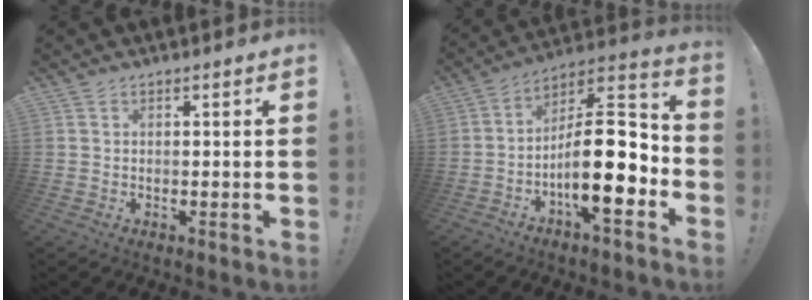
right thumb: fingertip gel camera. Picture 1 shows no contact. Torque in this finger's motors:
{"motor_torque": [2.60, 2.41, 1.39, -1.38, 0.07]}